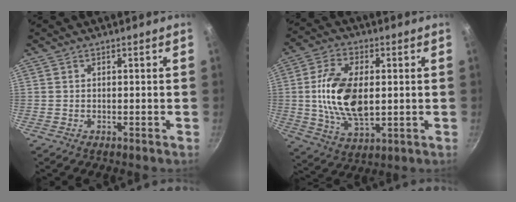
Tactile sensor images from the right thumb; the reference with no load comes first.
{"total": 14.9, "force": [0.8, 8.4, 12.3], "torque": [-0.220, 0.002, 0.016]}